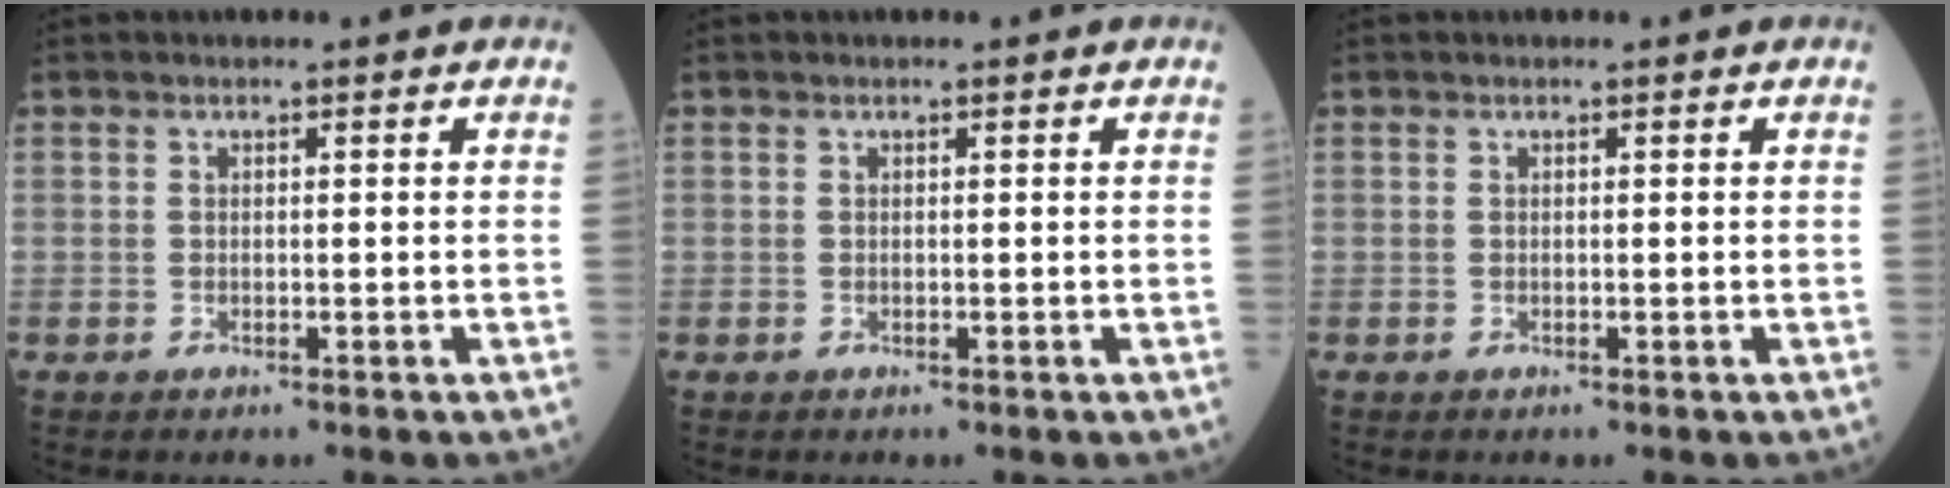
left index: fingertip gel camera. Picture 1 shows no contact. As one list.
[{"total": 0.0}, {"total": 0.0}]